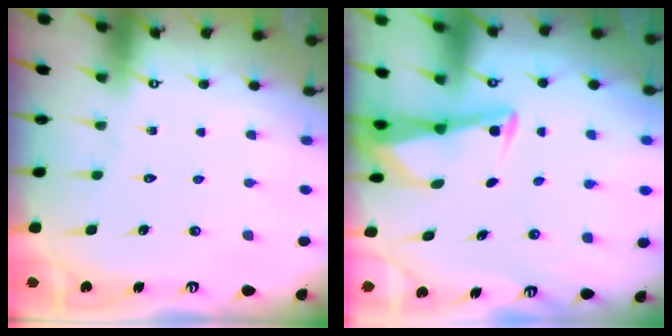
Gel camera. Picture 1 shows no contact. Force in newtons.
{"total": 3.0, "press": 3.0, "slide": 0.4}